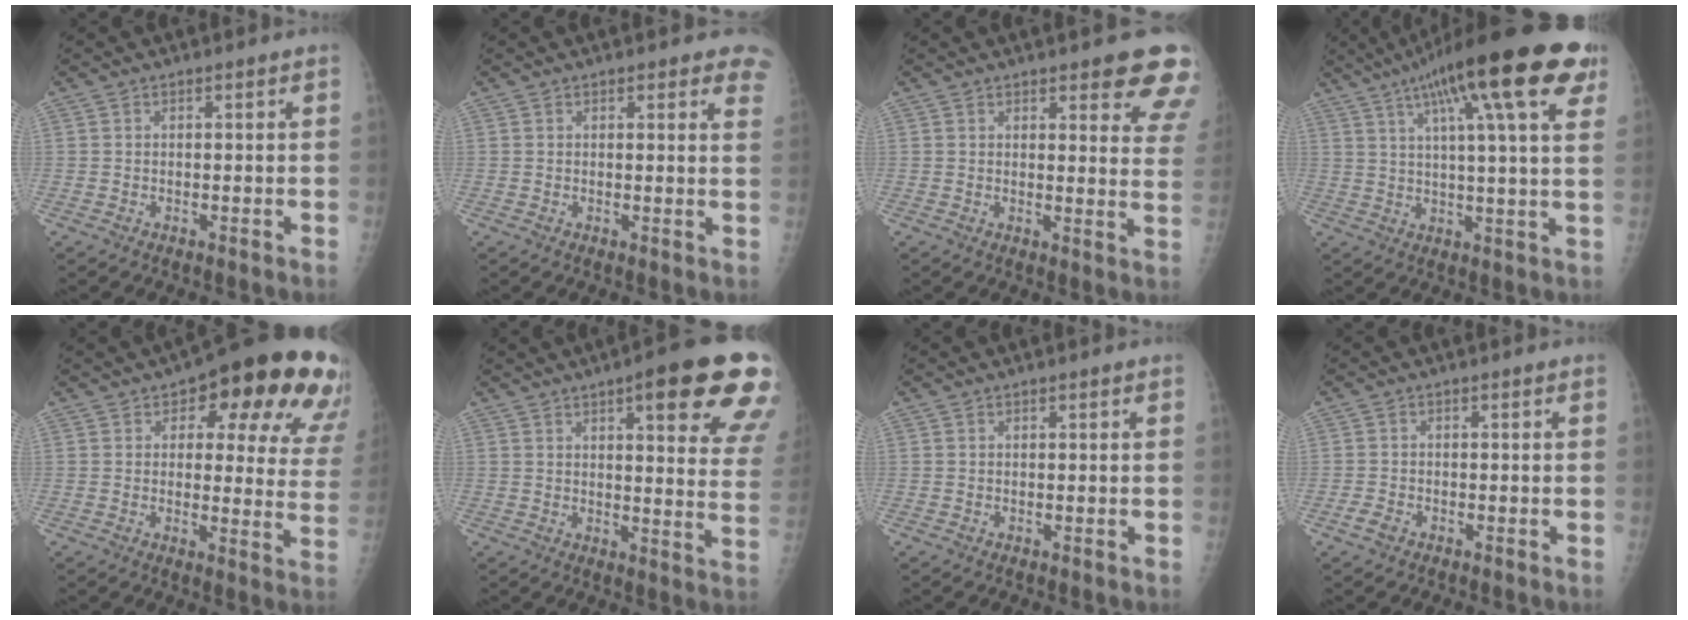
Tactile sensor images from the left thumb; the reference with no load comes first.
{"total": 5.3, "force": [4.0, 2.0, 2.9], "torque": [0.000, -0.012, 0.027]}
{"total": 11.0, "force": [8.0, 3.2, 6.8], "torque": [-0.034, -0.042, 0.077]}
{"total": 22.6, "force": [11.5, 4.6, 18.9], "torque": [-0.284, 0.001, 0.163]}
{"total": 21.8, "force": [11.2, 8.9, 16.4], "torque": [-0.159, -0.022, 0.128]}
{"total": 21.1, "force": [11.1, 4.8, 17.4], "torque": [-0.188, -0.033, 0.130]}
{"total": 0.0}
{"total": 1.8, "force": [-1.2, 1.0, 0.8], "torque": [-0.017, 0.002, -0.022]}